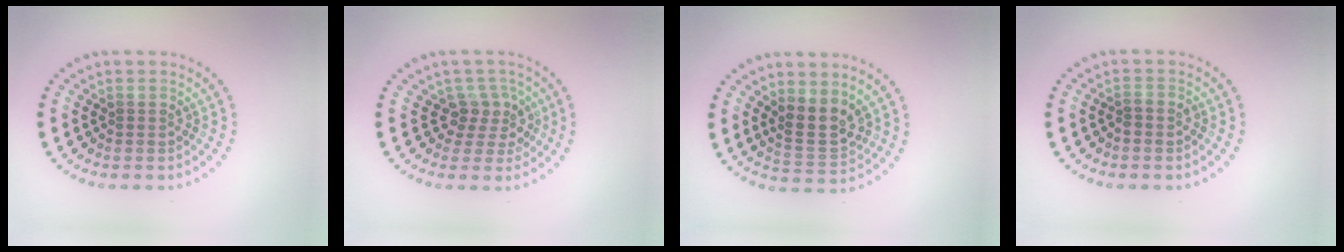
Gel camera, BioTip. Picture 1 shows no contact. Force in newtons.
{"total": 2.5, "press": 1.9, "slide": 1.6}
{"total": 3.1, "press": 2.8, "slide": 1.4}
{"total": 0.7, "press": 0.4, "slide": 0.6}